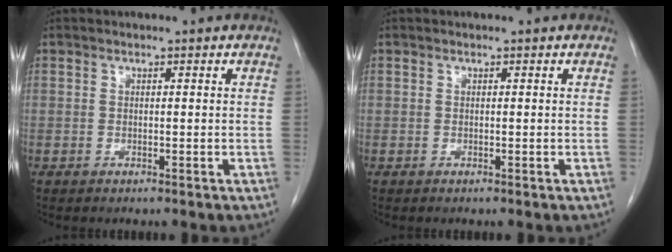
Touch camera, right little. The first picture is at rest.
{"total": 0.0}